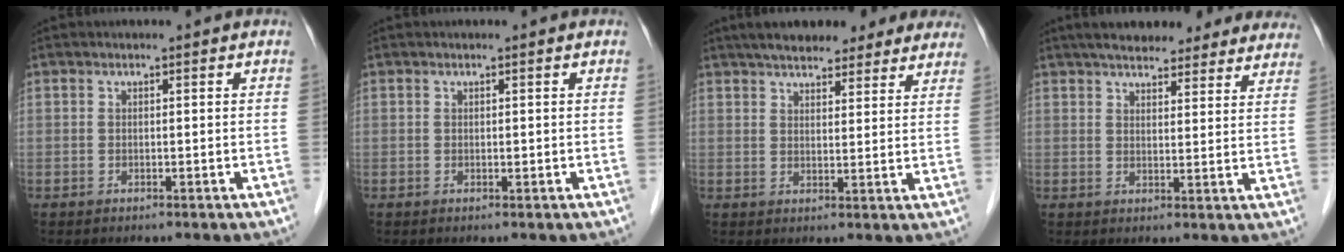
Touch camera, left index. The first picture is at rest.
{"total": 0.0}
{"total": 15.7, "force": [13.1, 4.6, 7.4], "torque": [-0.093, 0.033, 0.170]}
{"total": 18.4, "force": [15.9, 4.9, 7.8], "torque": [-0.095, 0.029, 0.198]}